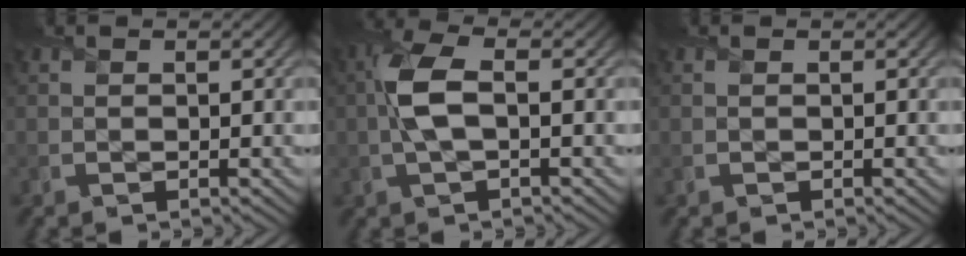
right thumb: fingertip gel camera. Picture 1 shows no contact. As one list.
[{"total": 5.6, "force": [0.1, 2.1, 5.1], "torque": [-0.124, 0.006, -0.003]}, {"total": 0.0}]